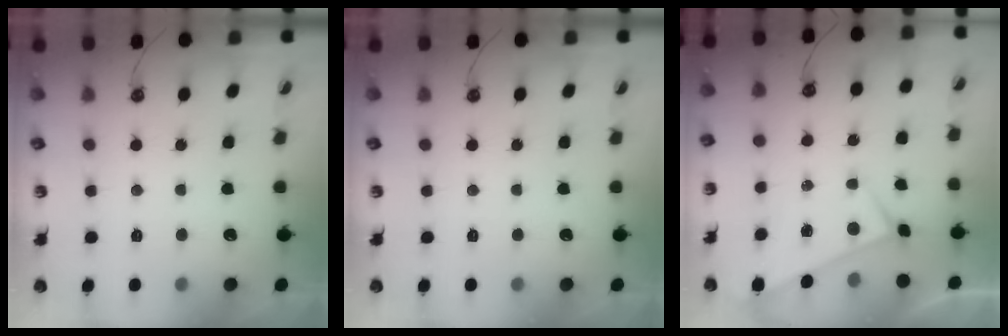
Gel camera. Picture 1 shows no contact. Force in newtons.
{"total": 0.0}
{"total": 0.0}